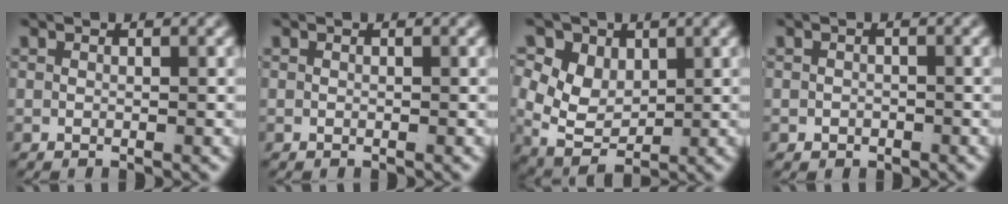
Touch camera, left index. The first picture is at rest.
{"total": 0.0}
{"total": 9.5, "force": [0.1, 8.0, 5.0], "torque": [-0.123, -0.036, 0.010]}
{"total": 1.1, "force": [-0.7, 0.8, 0.1], "torque": [-0.004, -0.014, -0.004]}